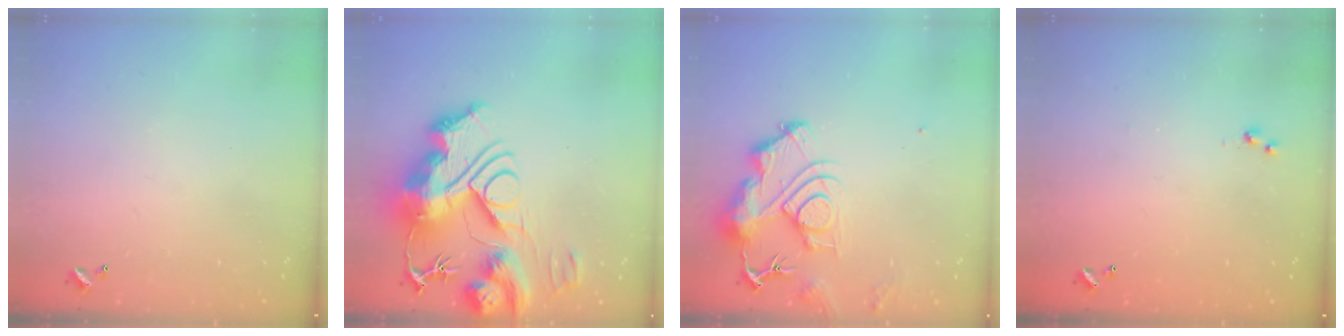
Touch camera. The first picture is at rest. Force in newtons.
{"total": 0.5, "press": 0.5, "slide": 0.0}
{"total": 12.2, "press": 12.1, "slide": 1.4}
{"total": 3.0, "press": 3.0, "slide": 0.4}